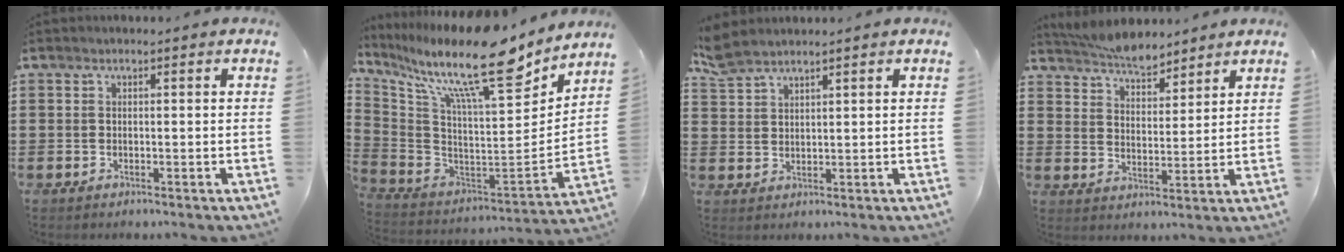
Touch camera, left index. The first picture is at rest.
{"total": 15.9, "force": [11.6, 2.9, 10.6], "torque": [-0.200, -0.084, 0.186]}
{"total": 3.5, "force": [3.0, 1.0, 1.3], "torque": [-0.037, -0.002, 0.058]}
{"total": 5.5, "force": [5.2, 1.1, 1.2], "torque": [-0.043, -0.017, 0.096]}